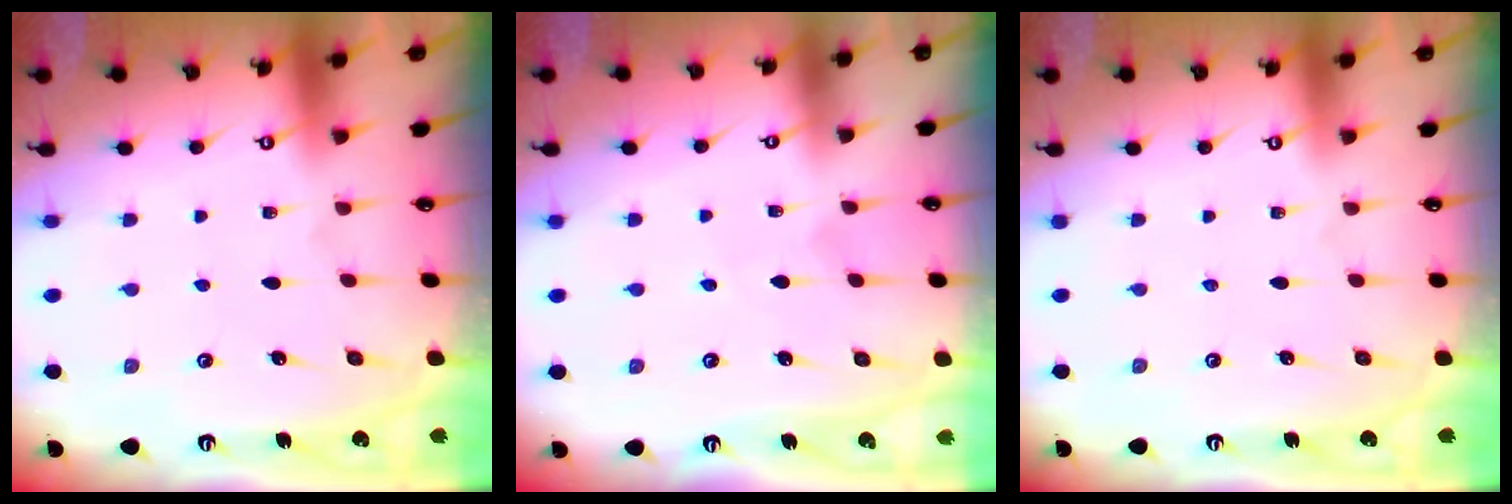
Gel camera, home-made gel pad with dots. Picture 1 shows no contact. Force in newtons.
{"total": 3.1, "press": 3.1, "slide": 0.4}
{"total": 0.0}